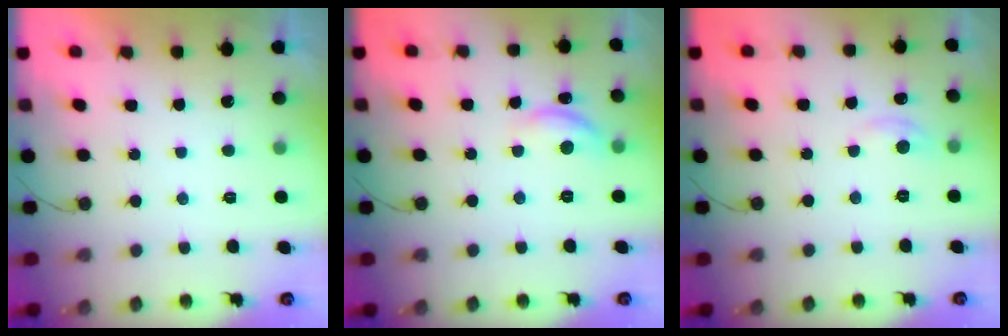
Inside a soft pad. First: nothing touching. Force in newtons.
{"total": 9.5, "press": 9.5, "slide": 0.7}
{"total": 3.3, "press": 3.3, "slide": 0.4}